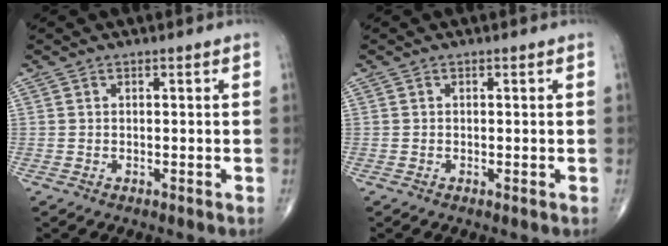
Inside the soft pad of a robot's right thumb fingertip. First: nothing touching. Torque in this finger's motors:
{"motor_torque": [0.18, -0.04, -0.08, -0.16, 0.02]}